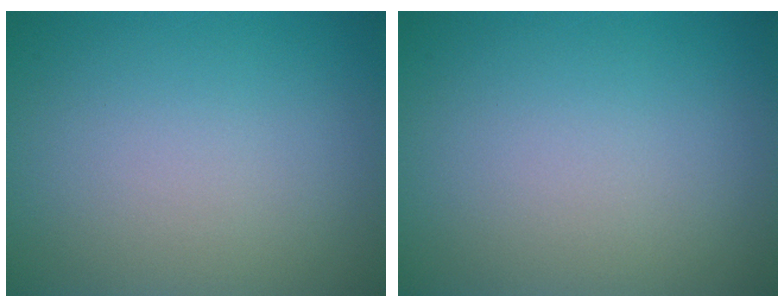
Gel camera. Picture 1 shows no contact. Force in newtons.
{"total": 0.0}